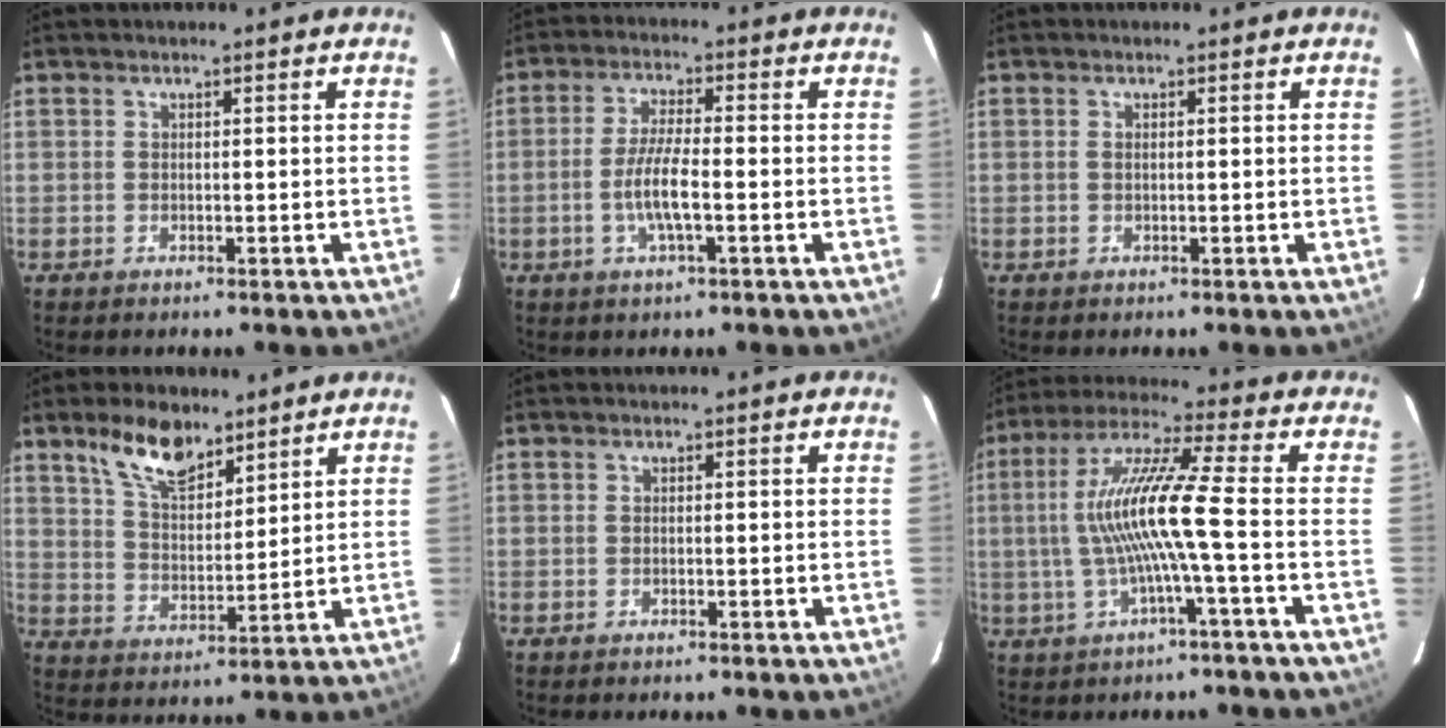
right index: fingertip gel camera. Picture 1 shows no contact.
{"total": 6.5, "force": [-1.9, 1.0, 6.1], "torque": [-0.122, -0.004, -0.038]}
{"total": 0.5, "force": [0.1, 0.2, 0.5], "torque": [-0.011, 0.001, 0.001]}
{"total": 10.2, "force": [7.2, 4.4, 5.6], "torque": [-0.097, 0.007, 0.137]}
{"total": 0.0}
{"total": 12.0, "force": [-1.5, -0.9, 11.9], "torque": [-0.232, 0.007, -0.025]}